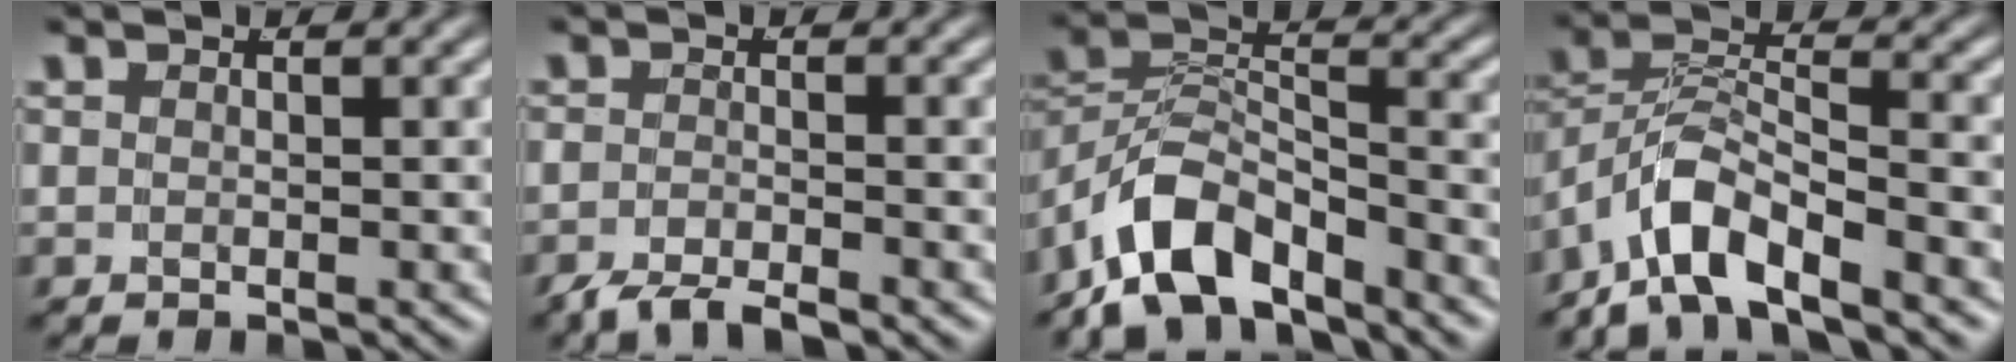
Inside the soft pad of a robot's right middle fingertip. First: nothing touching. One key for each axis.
{"total": 2.8, "fx": -2.6, "fy": 0.3, "fz": 1.1, "tx": -0.021, "ty": -0.006, "tz": -0.045}
{"total": 7.1, "fx": -4.3, "fy": 4.0, "fz": 4.1, "tx": -0.082, "ty": -0.016, "tz": -0.070}
{"total": 5.4, "fx": -2.9, "fy": 2.9, "fz": 3.5, "tx": -0.086, "ty": -0.009, "tz": -0.045}